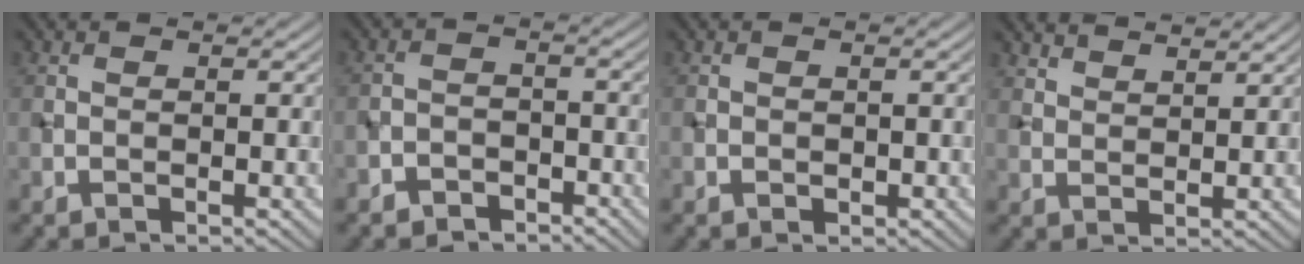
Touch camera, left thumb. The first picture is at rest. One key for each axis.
{"total": 3.0, "fx": -2.5, "fy": 1.6, "fz": 0.8, "tx": -0.011, "ty": 0.005, "tz": -0.048}
{"total": 0.7, "fx": -0.2, "fy": 0.6, "fz": 0.3, "tx": -0.004, "ty": -0.003, "tz": -0.004}
{"total": 4.0, "fx": 3.6, "fy": 1.0, "fz": 1.5, "tx": -0.026, "ty": -0.011, "tz": 0.076}